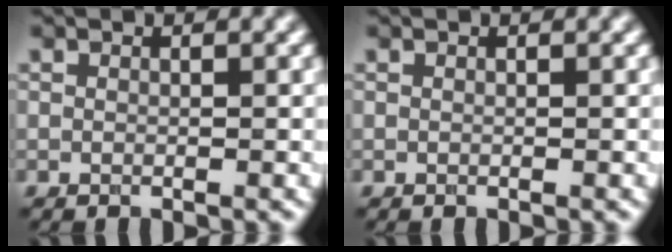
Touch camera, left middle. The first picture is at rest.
{"total": 0.0}